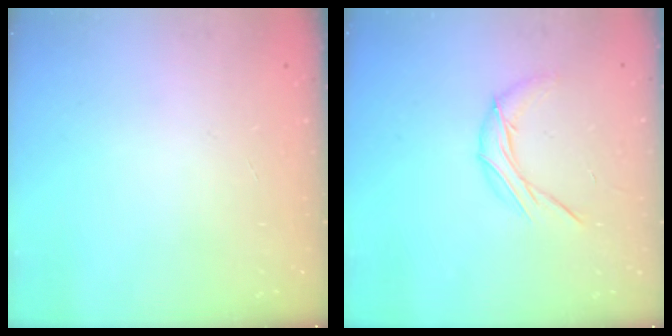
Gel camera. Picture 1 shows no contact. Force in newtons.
{"total": 7.9, "press": 7.9, "slide": 0.4}